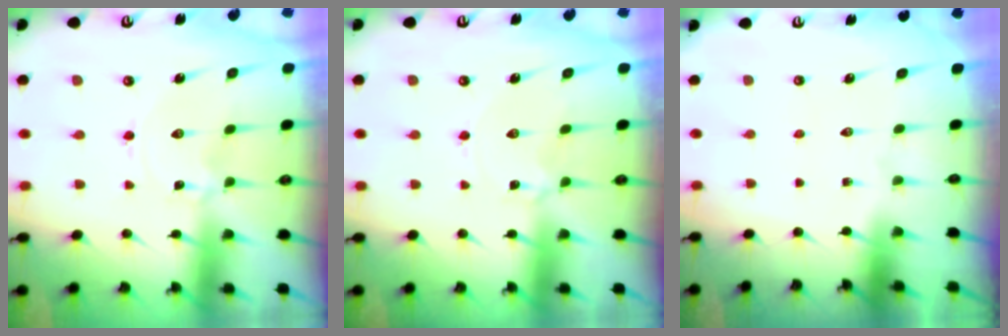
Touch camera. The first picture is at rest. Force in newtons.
{"total": 1.4, "press": 1.3, "slide": 0.3}
{"total": 0.0}